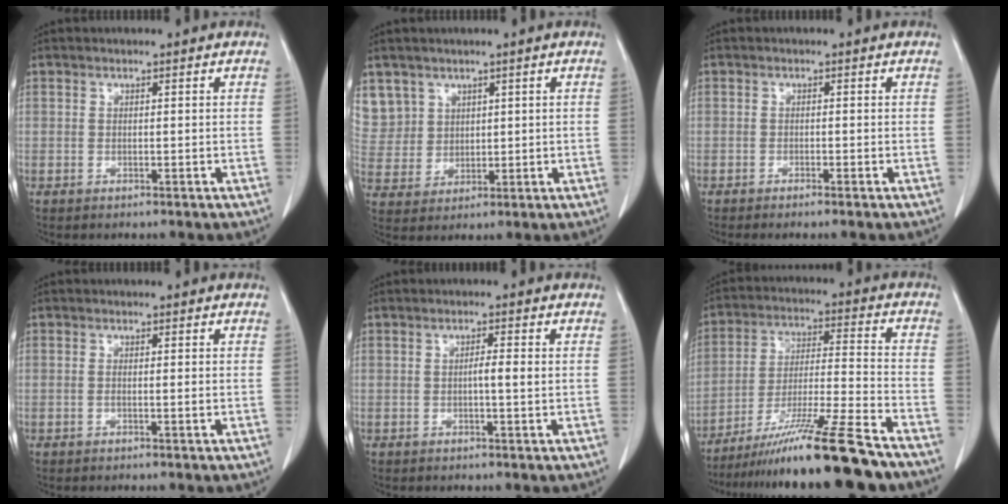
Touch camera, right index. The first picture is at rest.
{"total": 8.1, "force": [4.7, 6.6, 0.2], "torque": [-0.012, 0.013, 0.111]}
{"total": 1.7, "force": [-1.4, -0.3, 1.0], "torque": [-0.013, 0.002, -0.020]}
{"total": 1.1, "force": [-0.2, 0.1, 1.1], "torque": [-0.018, -0.001, -0.001]}
{"total": 2.1, "force": [-0.1, 0.0, 2.1], "torque": [-0.035, 0.001, -0.002]}
{"total": 18.5, "force": [-14.6, -1.2, 11.3], "torque": [-0.197, -0.028, -0.248]}